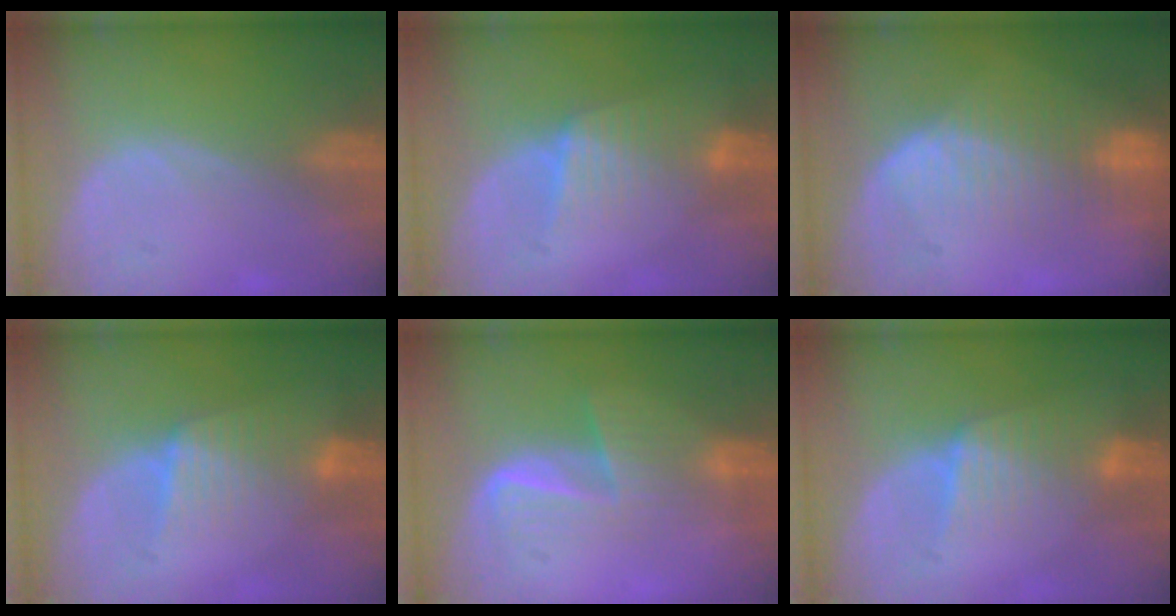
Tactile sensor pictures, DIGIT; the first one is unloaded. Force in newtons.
{"total": 6.6, "press": 5.9, "slide": 3.0}
{"total": 8.5, "press": 7.4, "slide": 4.3}
{"total": 6.6, "press": 5.9, "slide": 3.0}
{"total": 7.1, "press": 5.8, "slide": 4.1}
{"total": 6.6, "press": 5.9, "slide": 3.0}